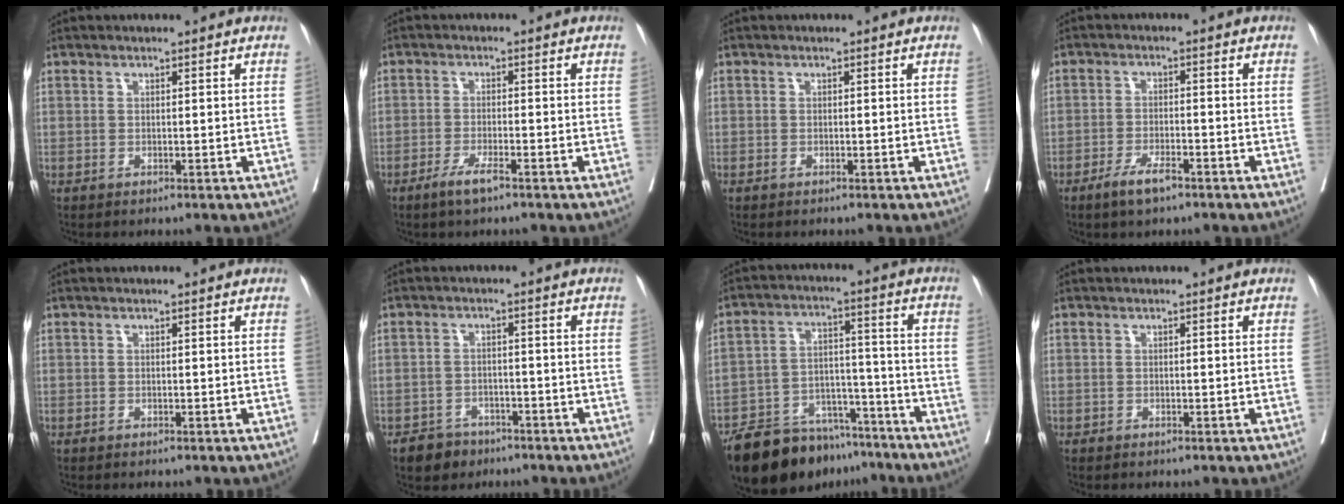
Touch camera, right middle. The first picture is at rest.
{"total": 3.3, "force": [-2.3, 0.3, 2.3], "torque": [-0.046, -0.003, -0.043]}
{"total": 0.0}
{"total": 4.2, "force": [-2.9, 1.0, 2.9], "torque": [-0.056, -0.001, -0.052]}
{"total": 0.0}
{"total": 4.0, "force": [-2.8, 2.7, 0.7], "torque": [-0.011, 0.009, -0.042]}
{"total": 15.4, "force": [-12.8, 6.4, 5.6], "torque": [-0.078, 0.028, -0.206]}
{"total": 0.0}